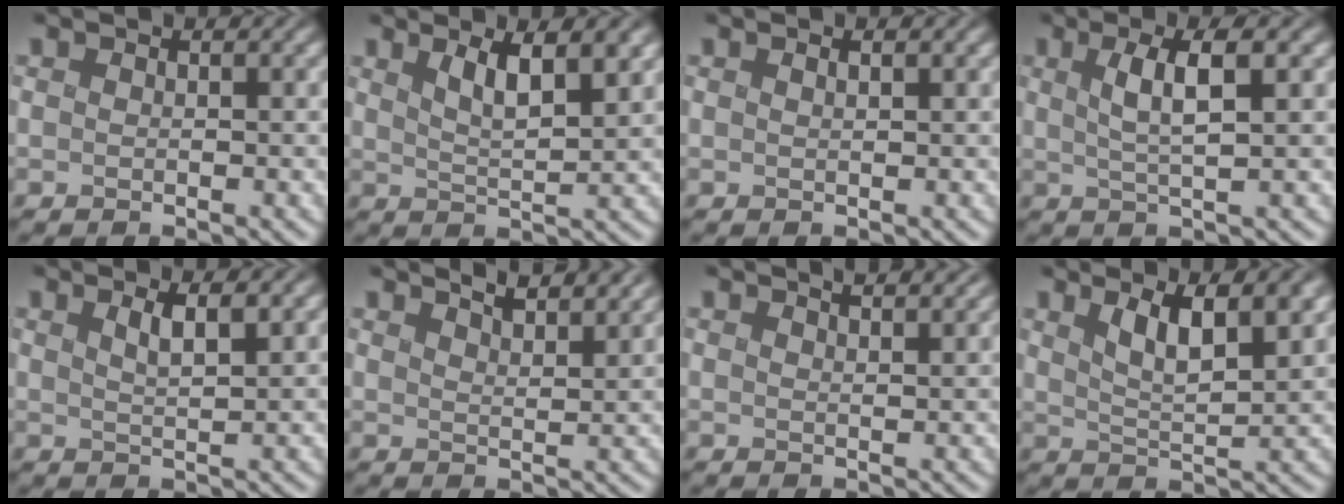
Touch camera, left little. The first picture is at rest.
{"total": 4.2, "force": [1.8, 1.2, 3.6], "torque": [-0.075, -0.005, 0.036]}
{"total": 0.8, "force": [0.4, 0.2, 0.6], "torque": [-0.007, 0.002, 0.005]}
{"total": 3.8, "force": [0.7, 0.5, 3.7], "torque": [-0.078, 0.003, 0.021]}
{"total": 2.0, "force": [0.8, 0.3, 1.8], "torque": [-0.044, -0.005, 0.020]}
{"total": 4.8, "force": [4.2, 1.1, 2.2], "torque": [-0.015, 0.014, 0.038]}
{"total": 3.4, "force": [2.8, 1.0, 1.7], "torque": [-0.004, 0.019, 0.019]}
{"total": 5.4, "force": [2.2, 1.9, 4.5], "torque": [-0.084, 0.000, 0.038]}